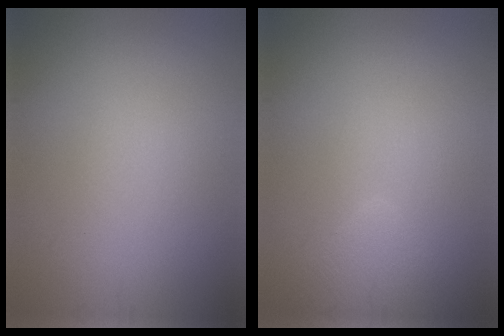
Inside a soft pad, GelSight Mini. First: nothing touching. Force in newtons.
{"total": 2.4, "press": 2.4, "slide": 0.2}